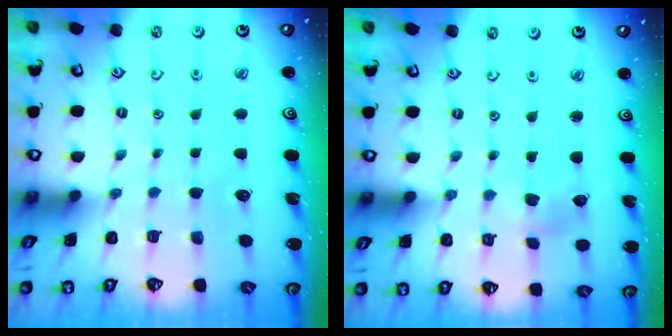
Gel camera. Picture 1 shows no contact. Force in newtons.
{"total": 2.6, "press": 2.6, "slide": 0.4}